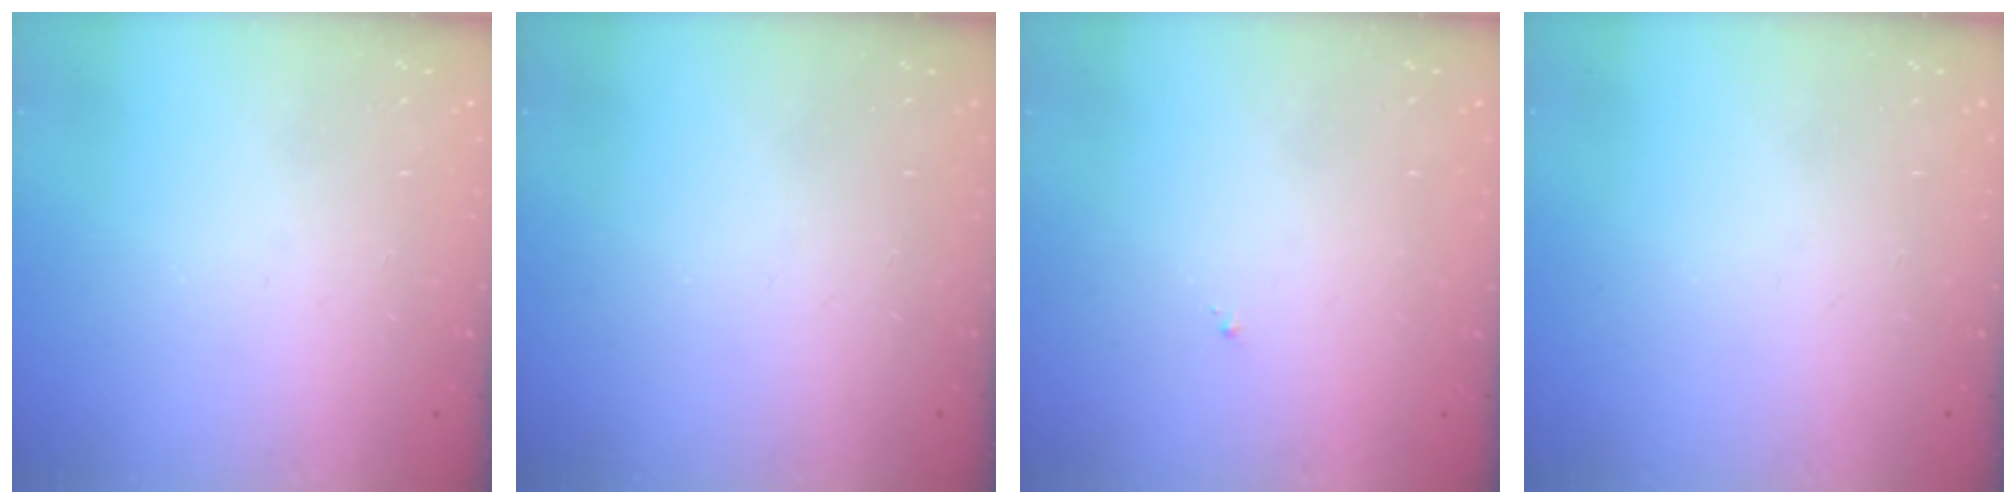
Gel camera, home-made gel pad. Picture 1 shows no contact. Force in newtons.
{"total": 0.0}
{"total": 0.8, "press": 0.7, "slide": 0.3}
{"total": 0.0}